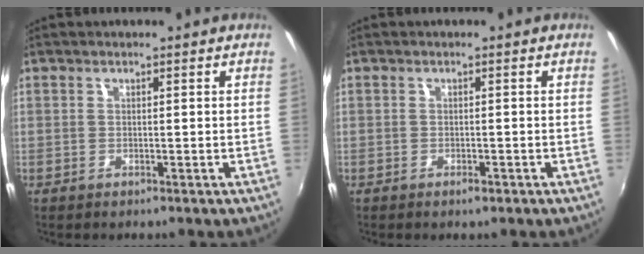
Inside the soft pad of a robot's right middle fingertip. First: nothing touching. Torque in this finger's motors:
{"motor_torque": [0.90, -1.23, 0.34, 0.04]}